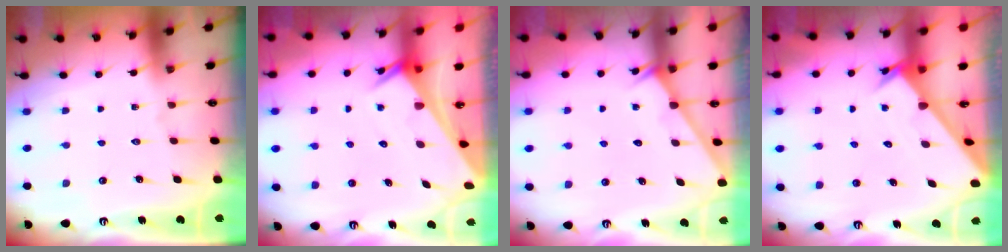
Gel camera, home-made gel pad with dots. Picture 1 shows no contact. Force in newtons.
{"total": 2.5, "press": 2.5, "slide": 0.1}
{"total": 0.9, "press": 0.8, "slide": 0.2}
{"total": 2.4, "press": 2.4, "slide": 0.2}